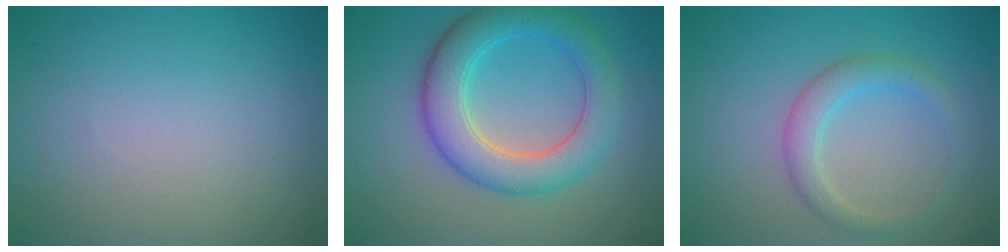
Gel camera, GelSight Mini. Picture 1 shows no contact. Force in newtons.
{"total": 6.2, "press": 6.2, "slide": 0.3}
{"total": 2.7, "press": 2.6, "slide": 0.2}